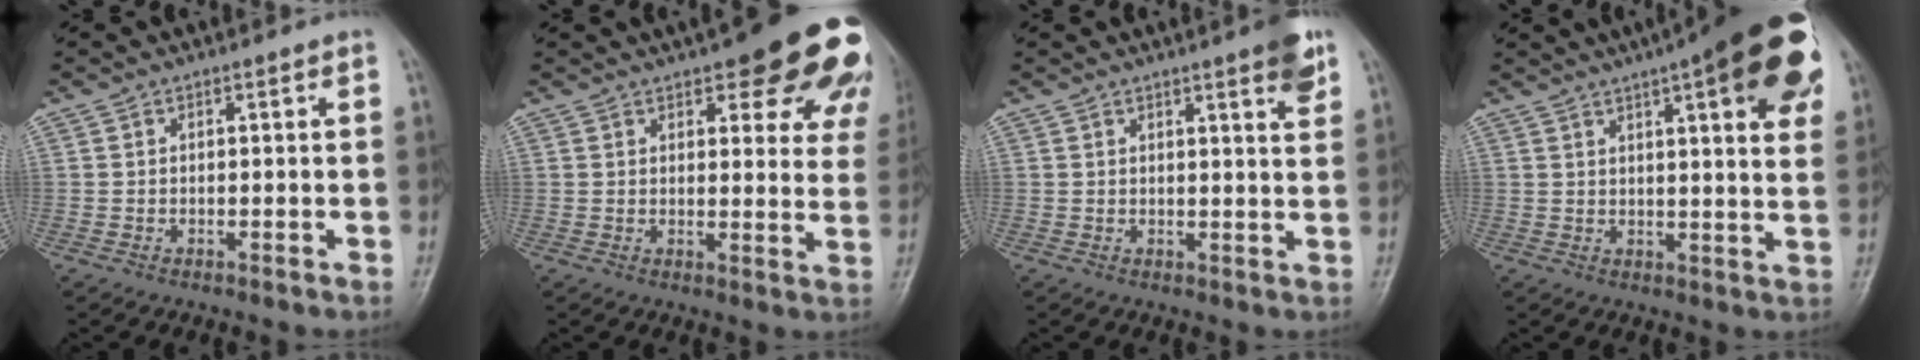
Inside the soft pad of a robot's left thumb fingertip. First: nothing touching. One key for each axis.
{"total": 19.6, "fx": 11.6, "fy": 6.8, "fz": 14.3, "tx": -0.141, "ty": -0.029, "tz": 0.129}
{"total": 5.1, "fx": 3.2, "fy": 0.6, "fz": 3.9, "tx": -0.043, "ty": -0.016, "tz": 0.039}
{"total": 21.5, "fx": 10.4, "fy": 5.5, "fz": 17.9, "tx": -0.226, "ty": -0.010, "tz": 0.131}